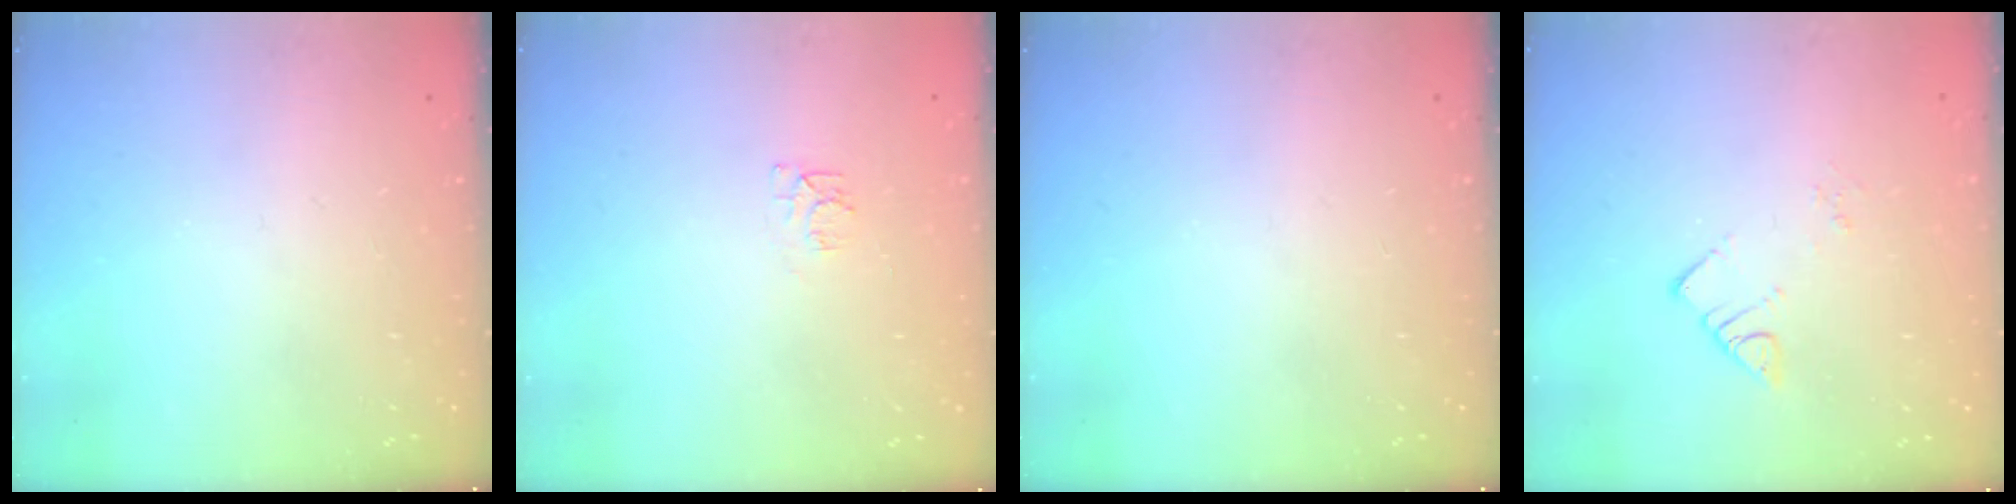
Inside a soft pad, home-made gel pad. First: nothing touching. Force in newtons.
{"total": 4.6, "press": 4.5, "slide": 0.5}
{"total": 0.0}
{"total": 2.6, "press": 2.6, "slide": 0.1}